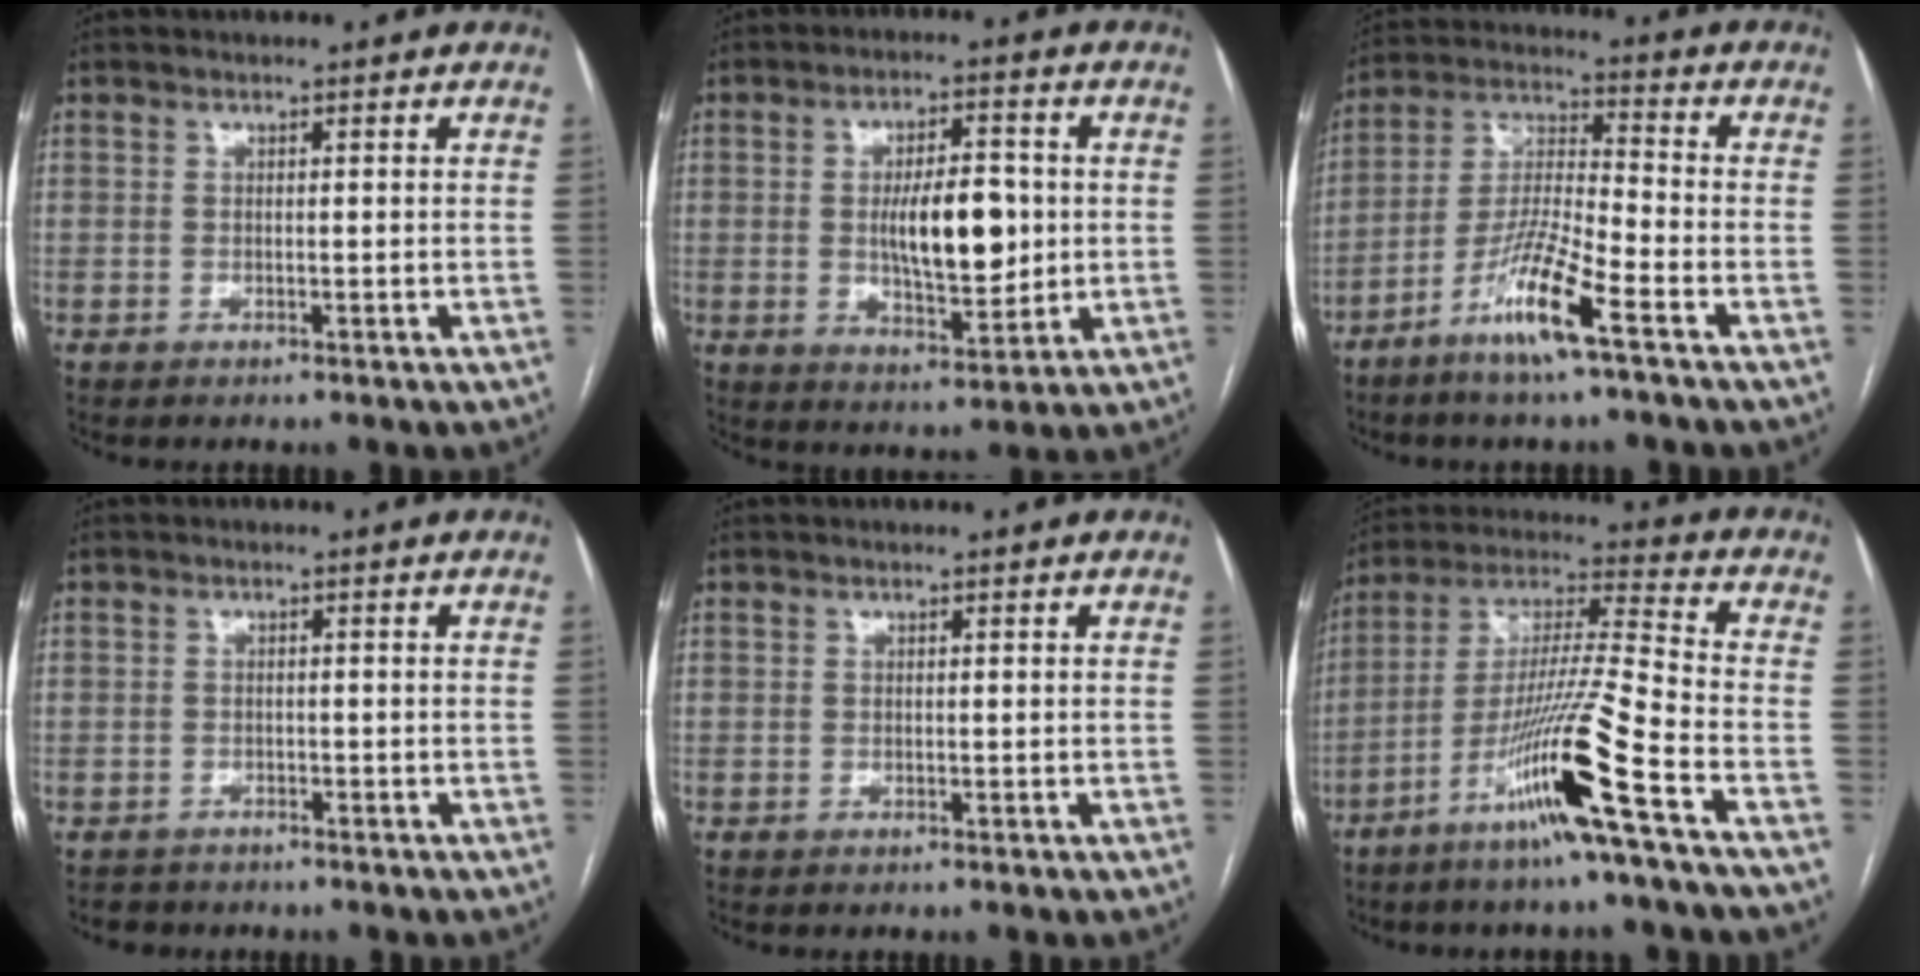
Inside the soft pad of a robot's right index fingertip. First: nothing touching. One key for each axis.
{"total": 10.6, "fx": 0.2, "fy": 3.8, "fz": 9.9, "tx": -0.165, "ty": 0.002, "tz": 0.009}
{"total": 11.2, "fx": -6.4, "fy": 0.2, "fz": 9.2, "tx": -0.186, "ty": -0.014, "tz": -0.129}
{"total": 2.2, "fx": -1.7, "fy": 1.3, "fz": -0.5, "tx": -0.001, "ty": 0.003, "tz": -0.031}
{"total": 0.0}
{"total": 16.1, "fx": -8.3, "fy": -1.6, "fz": 13.7, "tx": -0.271, "ty": -0.023, "tz": -0.157}